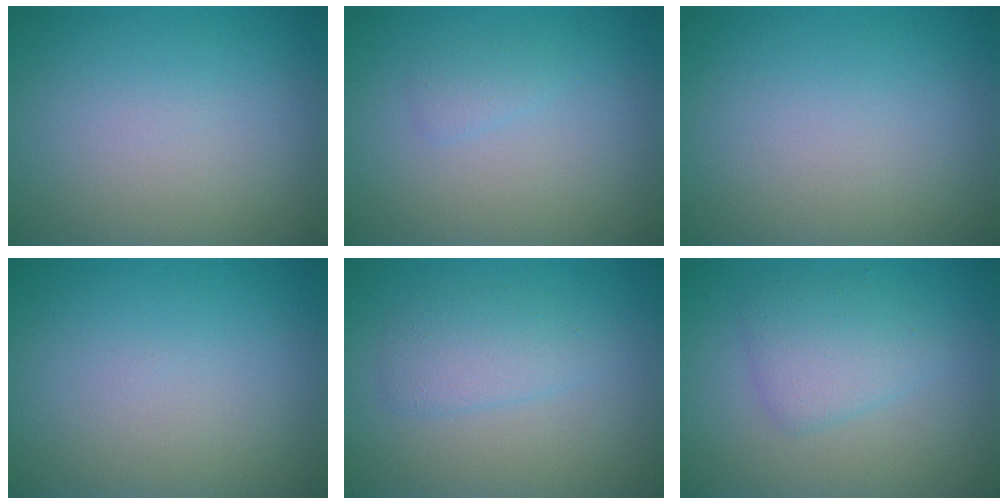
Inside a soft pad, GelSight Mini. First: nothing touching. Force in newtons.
{"total": 0.9, "press": 0.9, "slide": 0.1}
{"total": 0.0}
{"total": 0.0}
{"total": 2.1, "press": 2.1, "slide": 0.2}
{"total": 2.7, "press": 2.7, "slide": 0.1}